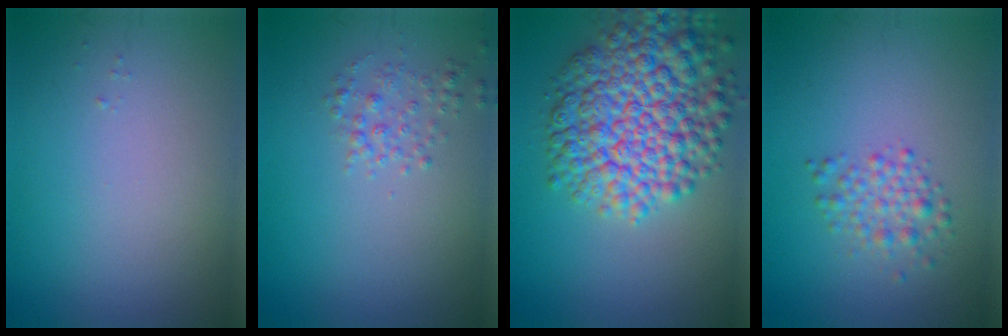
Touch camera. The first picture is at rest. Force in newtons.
{"total": 1.6, "press": 1.6, "slide": 0.1}
{"total": 9.8, "press": 9.8, "slide": 0.3}
{"total": 2.2, "press": 2.2, "slide": 0.1}